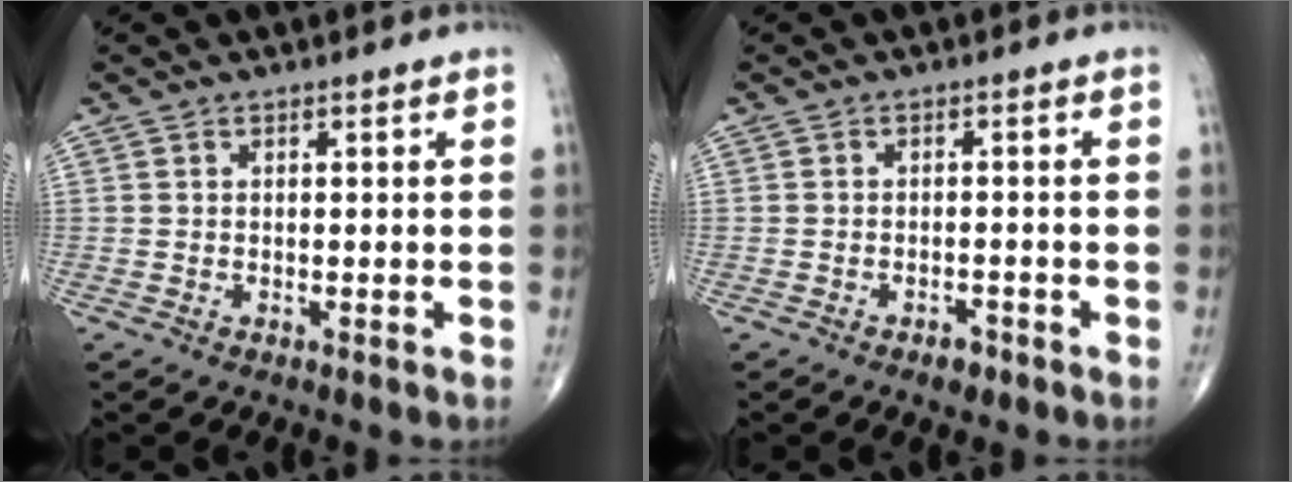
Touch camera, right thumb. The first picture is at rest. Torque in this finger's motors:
{"motor_torque": [0.94, 0.02, 0.20, -0.07, 0.01]}